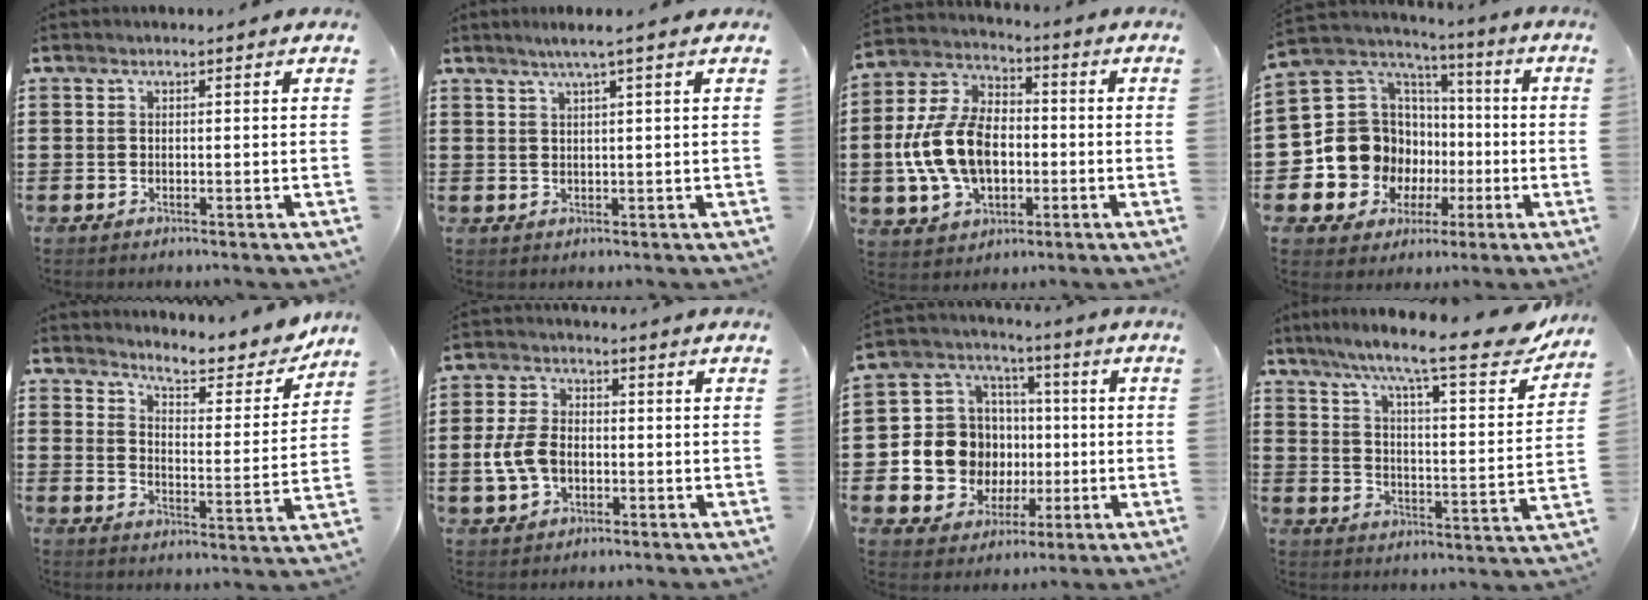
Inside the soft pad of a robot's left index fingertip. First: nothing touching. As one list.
[{"total": 2.2, "force": [1.3, -0.4, 1.7], "torque": [-0.035, -0.001, 0.022]}, {"total": 12.1, "force": [-1.6, 8.3, 8.7], "torque": [-0.221, 0.007, -0.033]}, {"total": 14.0, "force": [-2.3, 13.0, 4.7], "torque": [-0.142, -0.022, -0.023]}, {"total": 6.2, "force": [5.9, 0.6, 1.9], "torque": [-0.049, -0.047, 0.095]}, {"total": 6.1, "force": [-1.0, 4.1, 4.4], "torque": [-0.116, -0.002, -0.027]}, {"total": 10.6, "force": [-0.8, 10.1, 3.0], "torque": [-0.109, -0.001, -0.007]}, {"total": 10.7, "force": [8.6, 0.3, 6.3], "torque": [-0.131, -0.061, 0.132]}]